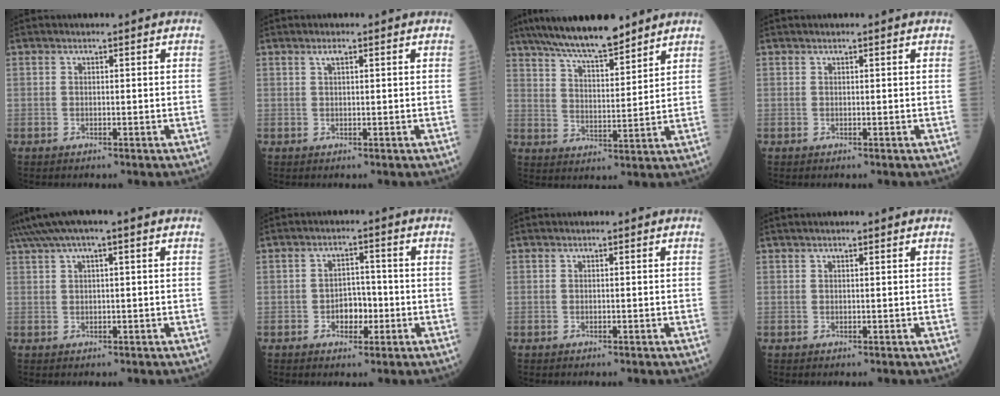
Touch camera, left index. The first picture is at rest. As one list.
[{"total": 1.1, "force": [0.6, 0.2, 0.9], "torque": [-0.020, 0.005, 0.011]}, {"total": 13.4, "force": [11.2, 2.2, 7.0], "torque": [-0.120, 0.017, 0.193]}, {"total": 0.7, "force": [0.6, -0.1, 0.3], "torque": [-0.010, 0.007, 0.015]}, {"total": 5.8, "force": [3.4, 0.5, 4.6], "torque": [-0.094, 0.038, 0.063]}, {"total": 4.0, "force": [-1.3, 2.6, 2.8], "torque": [-0.042, 0.009, -0.020]}, {"total": 0.0}, {"total": 1.0, "force": [0.7, 0.1, 0.6], "torque": [-0.013, 0.010, 0.013]}]